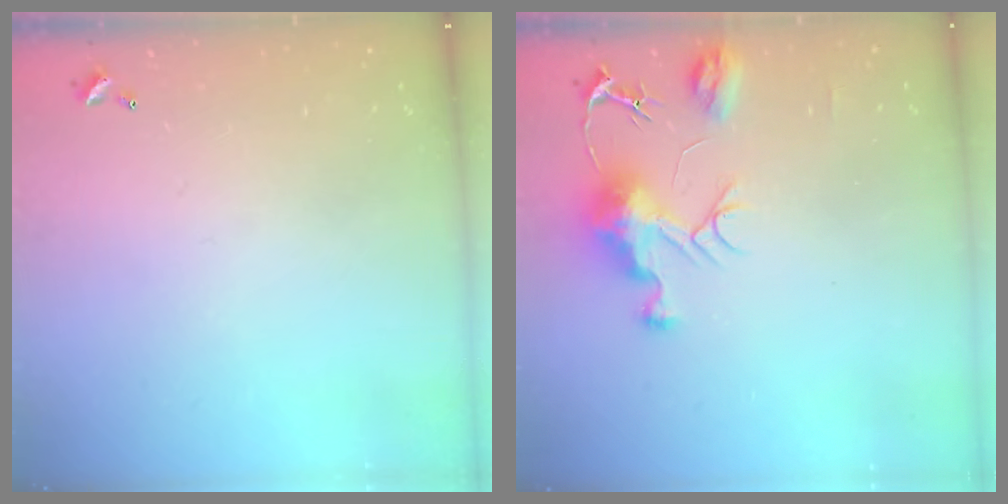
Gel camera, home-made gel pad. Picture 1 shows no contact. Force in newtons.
{"total": 9.2, "press": 9.2, "slide": 1.0}